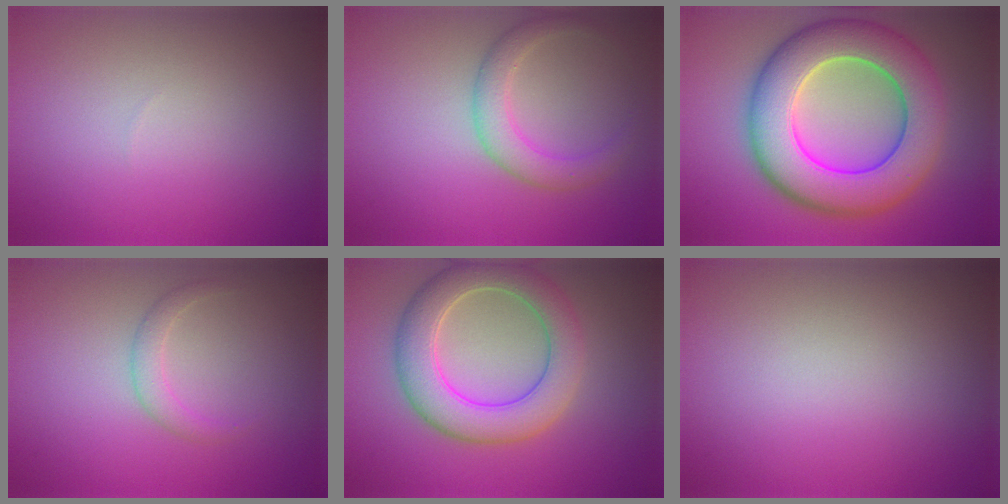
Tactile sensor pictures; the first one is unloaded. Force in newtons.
{"total": 2.8, "press": 2.8, "slide": 0.2}
{"total": 11.1, "press": 11.0, "slide": 0.7}
{"total": 1.4, "press": 1.4, "slide": 0.1}
{"total": 6.4, "press": 6.4, "slide": 0.6}
{"total": 0.0}